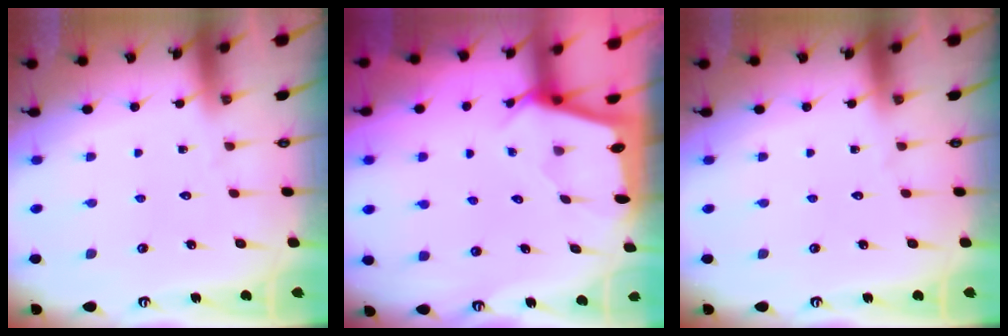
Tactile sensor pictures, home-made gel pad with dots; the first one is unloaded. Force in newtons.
{"total": 2.1, "press": 2.1, "slide": 0.1}
{"total": 0.0}